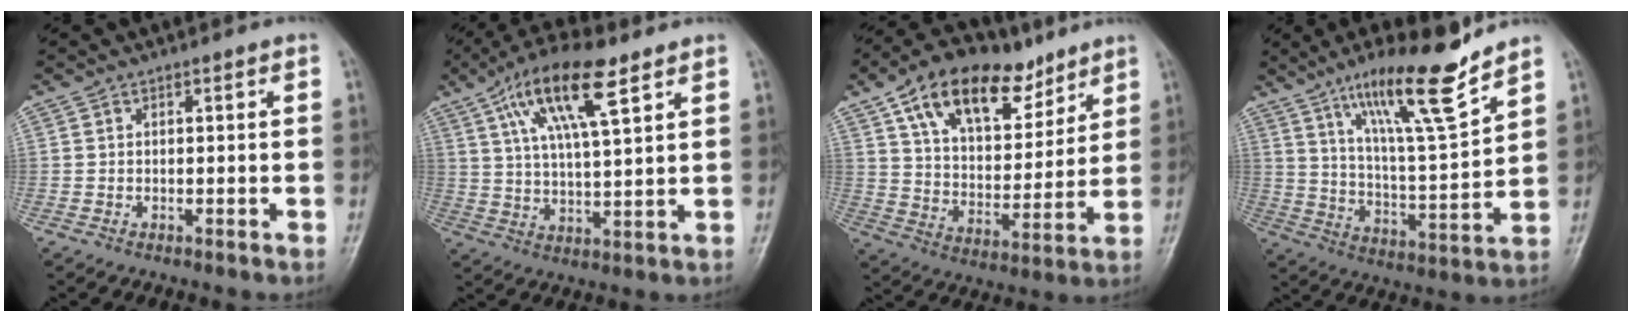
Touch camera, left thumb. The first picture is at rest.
{"total": 14.5, "force": [7.2, 4.4, 11.7], "torque": [-0.204, -0.011, 0.129]}
{"total": 20.0, "force": [11.8, 10.9, 11.9], "torque": [-0.153, -0.034, 0.203]}
{"total": 16.1, "force": [11.3, 2.1, 11.2], "torque": [-0.180, -0.069, 0.200]}